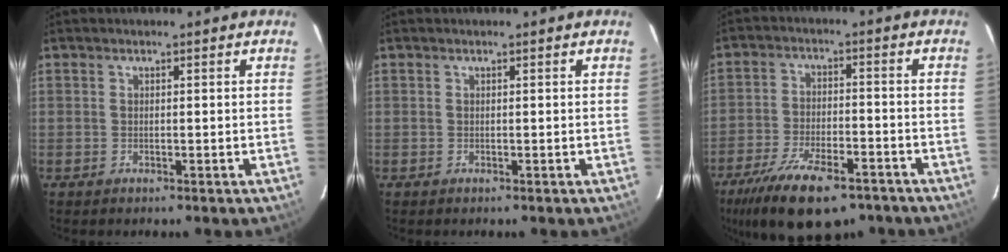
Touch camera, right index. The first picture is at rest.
{"total": 0.0}
{"total": 17.1, "force": [-11.9, 6.8, 10.2], "torque": [-0.214, -0.030, -0.191]}